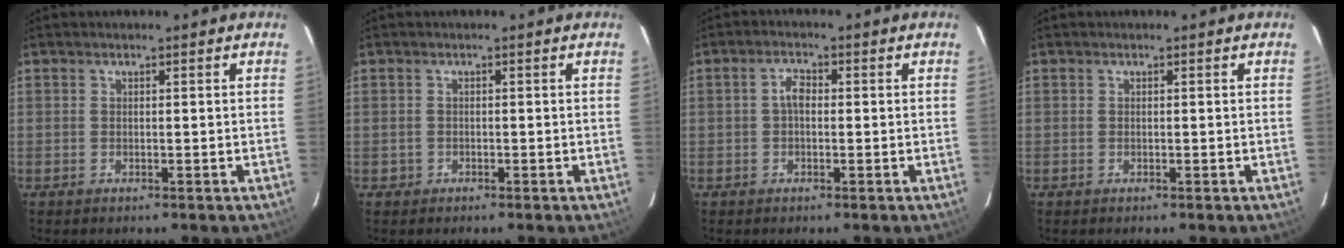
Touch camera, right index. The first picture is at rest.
{"total": 1.2, "force": [-0.5, 1.1, 0.0], "torque": [-0.002, 0.004, -0.006]}
{"total": 2.4, "force": [-0.1, 1.5, 1.9], "torque": [-0.038, 0.011, -0.002]}
{"total": 0.0}